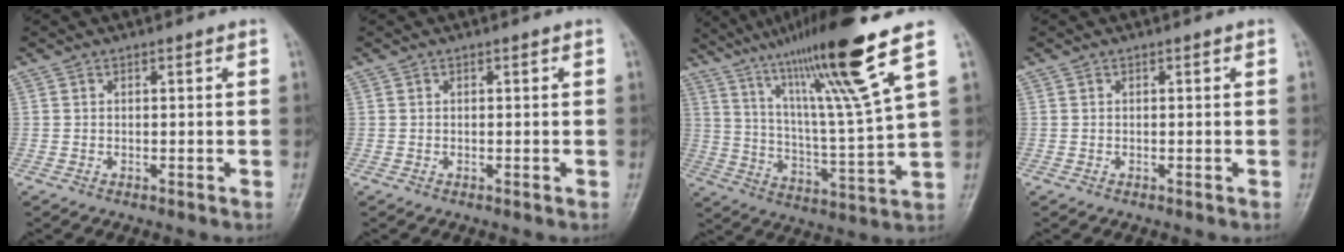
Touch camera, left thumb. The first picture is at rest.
{"total": 0.0}
{"total": 20.4, "force": [12.3, 0.6, 16.3], "torque": [-0.264, -0.053, 0.210]}
{"total": 0.0}